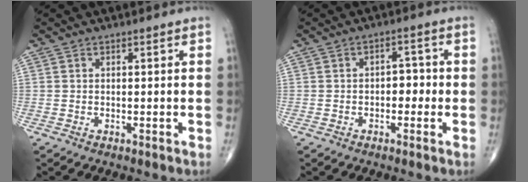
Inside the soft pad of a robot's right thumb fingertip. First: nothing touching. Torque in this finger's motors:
{"motor_torque": [-0.23, 0.19, 0.20, 0.38, 0.04]}